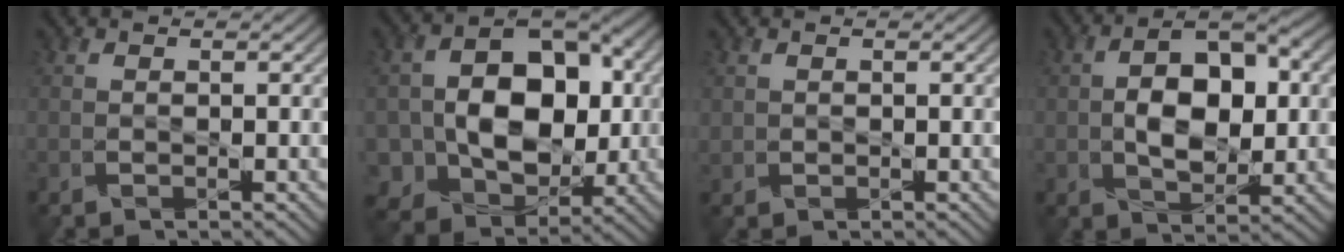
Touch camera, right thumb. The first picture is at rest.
{"total": 13.9, "force": [-0.8, 10.6, 9.0], "torque": [-0.150, -0.007, -0.016]}
{"total": 0.9, "force": [0.3, 0.9, 0.0], "torque": [-0.003, -0.006, 0.007]}
{"total": 9.5, "force": [0.8, 5.4, 7.8], "torque": [-0.135, 0.007, 0.008]}